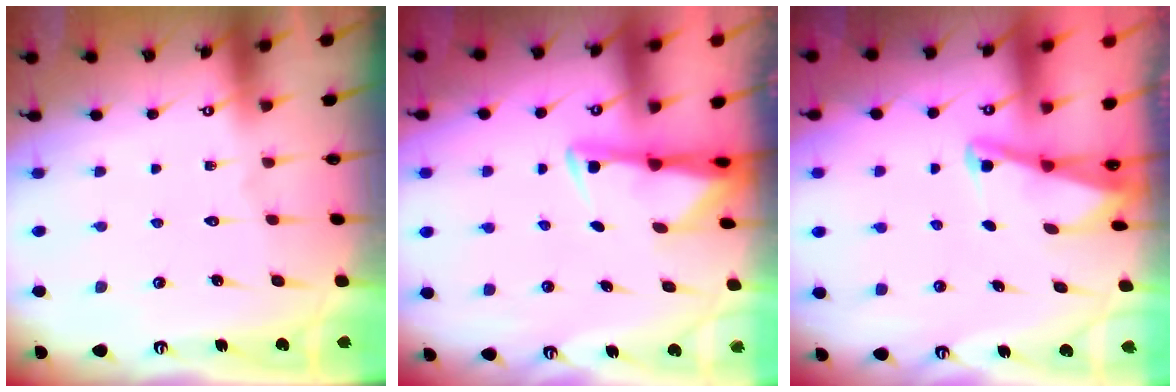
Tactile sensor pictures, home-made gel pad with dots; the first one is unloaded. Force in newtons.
{"total": 3.0, "press": 2.9, "slide": 0.6}
{"total": 2.0, "press": 2.0, "slide": 0.4}